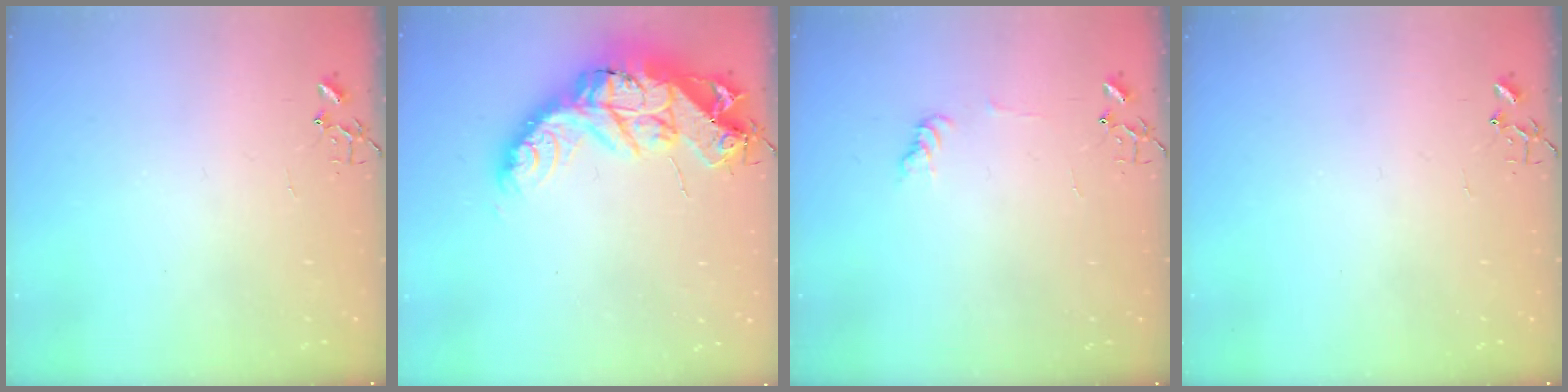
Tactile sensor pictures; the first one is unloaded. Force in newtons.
{"total": 21.4, "press": 21.3, "slide": 1.7}
{"total": 5.3, "press": 5.3, "slide": 0.2}
{"total": 0.0}